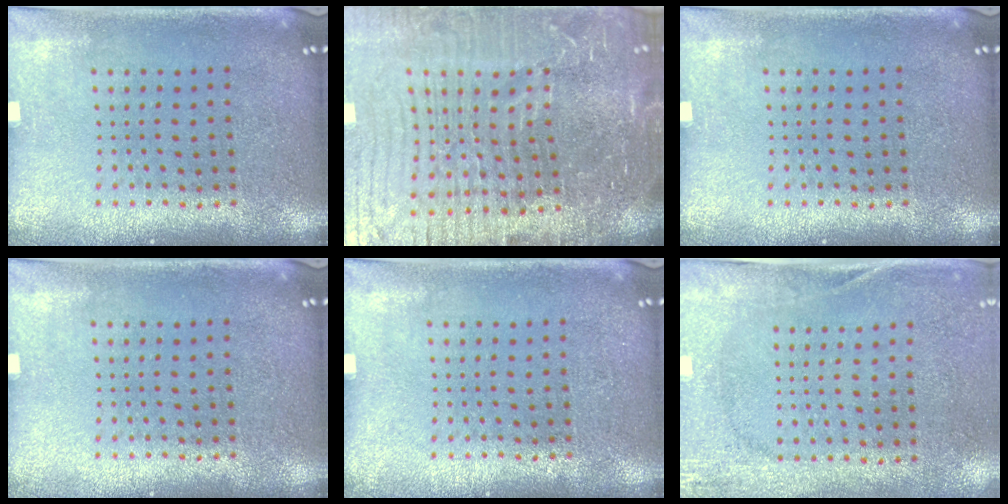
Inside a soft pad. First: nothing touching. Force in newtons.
{"total": 6.8, "press": 5.9, "slide": 3.3}
{"total": 0.0}
{"total": 0.0}
{"total": 0.0}
{"total": 2.8, "press": 2.1, "slide": 1.8}